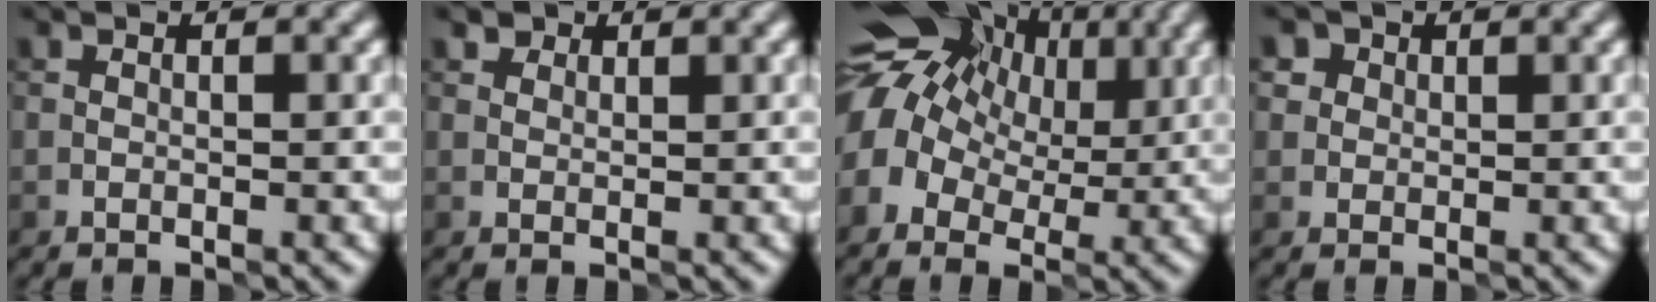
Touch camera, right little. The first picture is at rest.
{"total": 2.1, "force": [1.5, 1.2, 0.8], "torque": [-0.011, 0.005, 0.011]}
{"total": 14.0, "force": [3.9, 10.4, 8.5], "torque": [-0.161, 0.034, 0.051]}
{"total": 3.0, "force": [1.6, 2.4, 0.8], "torque": [0.008, 0.012, 0.016]}